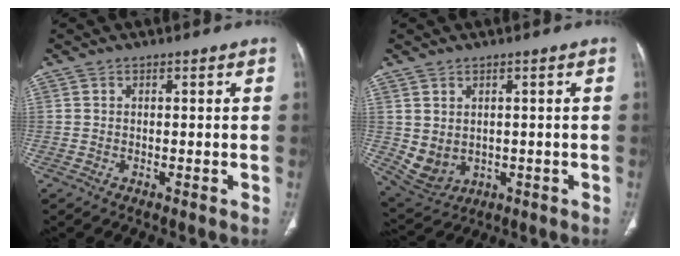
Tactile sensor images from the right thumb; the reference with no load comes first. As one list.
[{"total": 6.2, "force": [0.1, 5.0, 3.7], "torque": [-0.063, -0.004, 0.028]}]